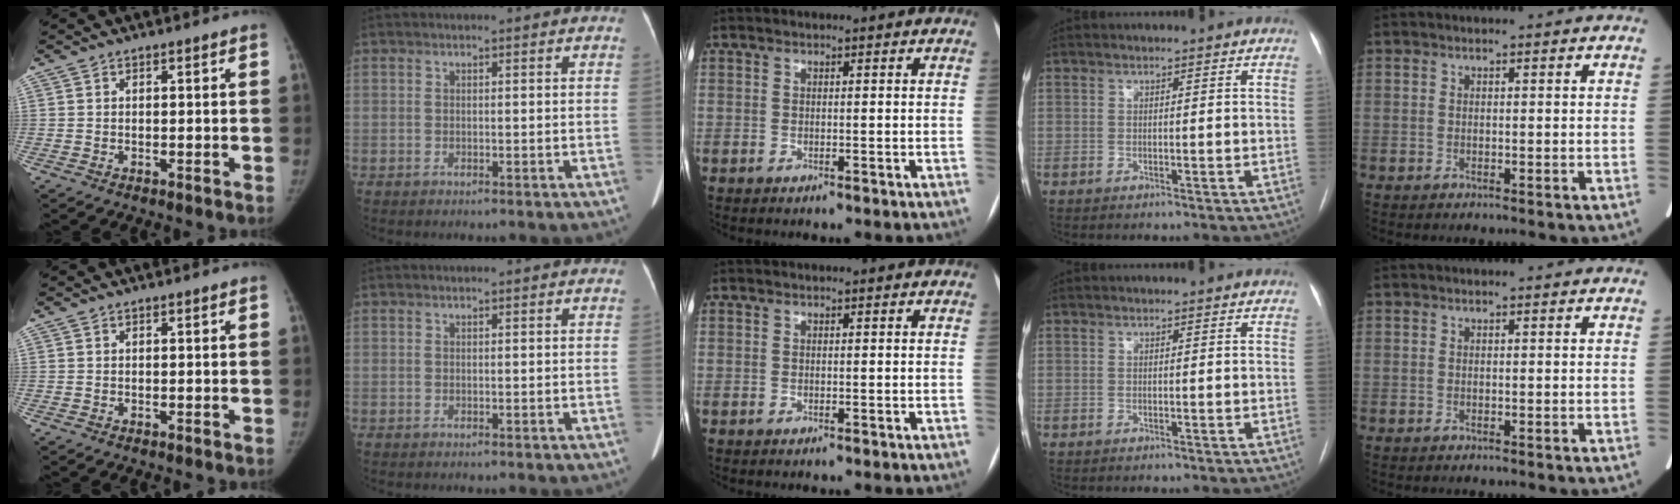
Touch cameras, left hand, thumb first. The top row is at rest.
{}